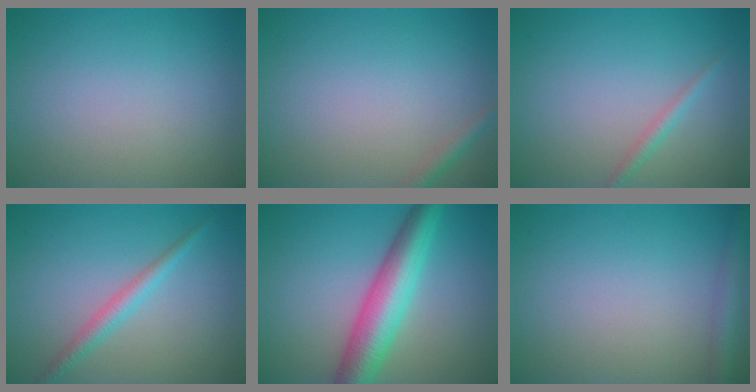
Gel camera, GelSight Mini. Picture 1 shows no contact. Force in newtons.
{"total": 1.2, "press": 1.2, "slide": 0.0}
{"total": 1.1, "press": 1.1, "slide": 0.1}
{"total": 2.0, "press": 2.0, "slide": 0.1}
{"total": 6.9, "press": 6.9, "slide": 0.0}
{"total": 2.5, "press": 2.5, "slide": 0.1}